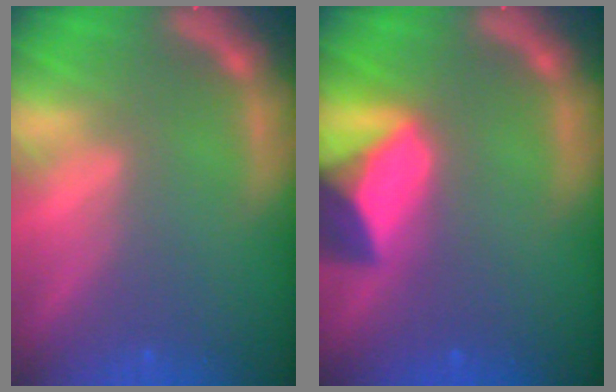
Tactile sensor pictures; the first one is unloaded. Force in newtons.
{"total": 8.0}